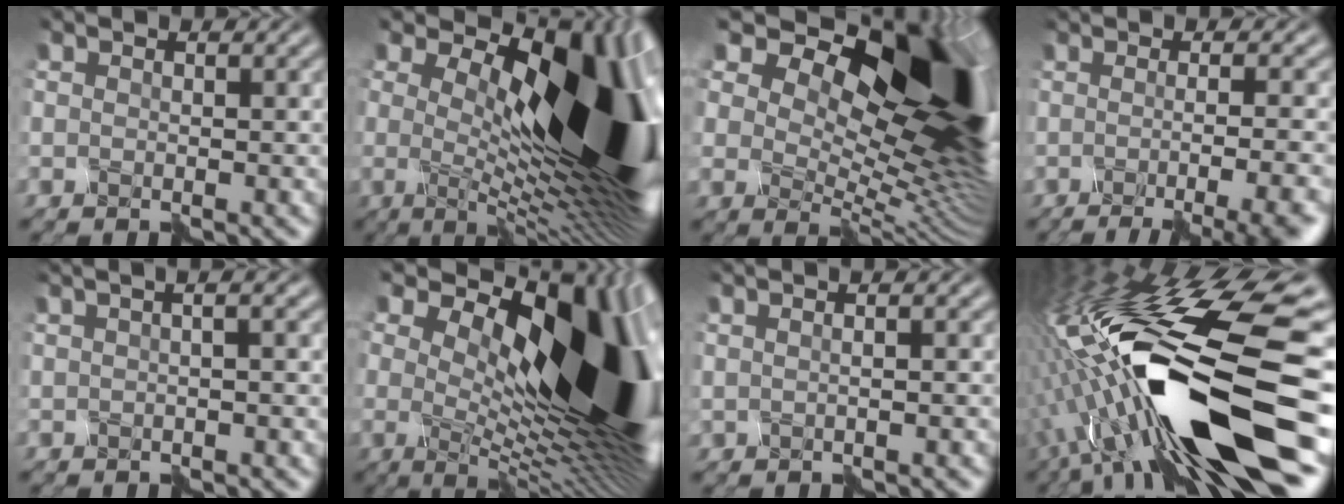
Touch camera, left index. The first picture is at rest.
{"total": 20.0, "force": [4.3, 8.3, 17.7], "torque": [-0.255, 0.038, 0.071]}
{"total": 17.9, "force": [9.5, 7.8, 13.0], "torque": [-0.198, 0.044, 0.145]}
{"total": 9.2, "force": [-3.0, 2.4, 8.3], "torque": [-0.055, -0.003, -0.027]}
{"total": 1.5, "force": [0.4, -0.5, 1.4], "torque": [-0.019, 0.009, 0.006]}
{"total": 19.1, "force": [6.1, 7.9, 16.3], "torque": [-0.229, 0.046, 0.094]}
{"total": 1.2, "force": [0.0, -1.2, -0.1], "torque": [-0.004, 0.000, 0.003]}
{"total": 17.2, "force": [-4.2, 3.4, 16.3], "torque": [-0.301, 0.009, -0.073]}